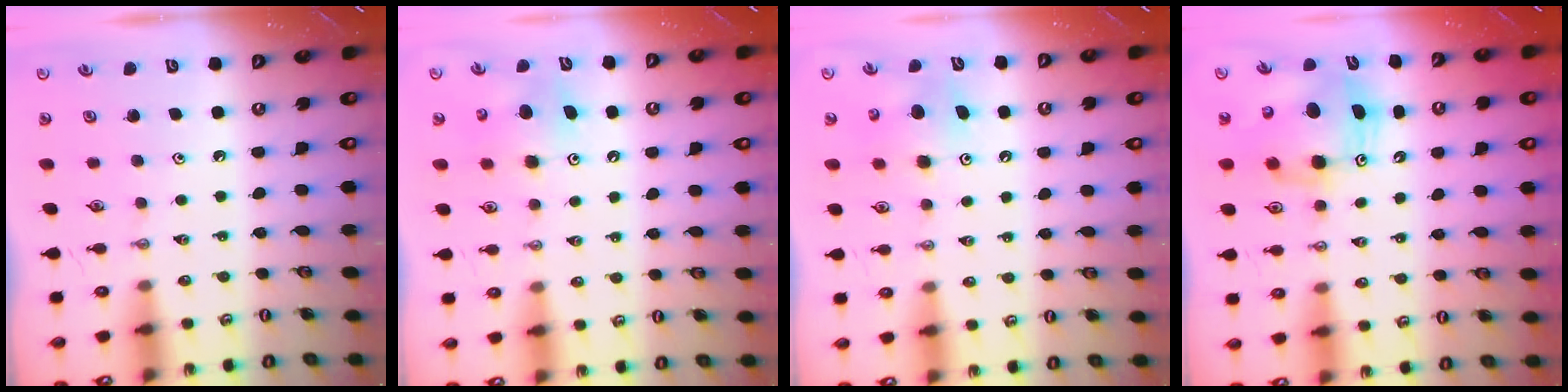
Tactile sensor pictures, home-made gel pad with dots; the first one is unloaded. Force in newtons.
{"total": 8.1, "press": 8.0, "slide": 0.7}
{"total": 8.1, "press": 8.0, "slide": 0.7}
{"total": 8.6, "press": 8.4, "slide": 1.9}